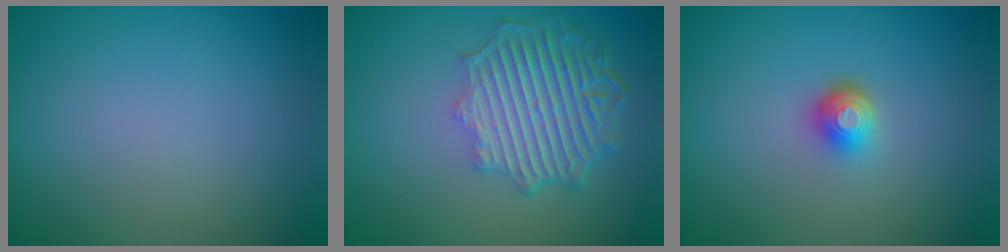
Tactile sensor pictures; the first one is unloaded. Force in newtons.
{"total": 6.2, "press": 4.8, "slide": 3.9}
{"total": 1.9, "press": 1.4, "slide": 1.3}